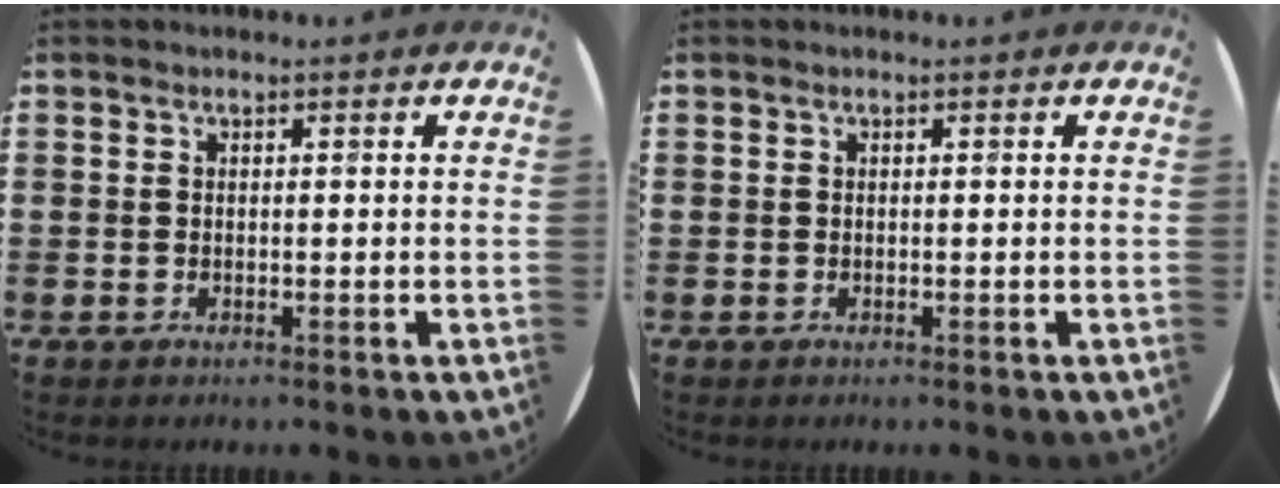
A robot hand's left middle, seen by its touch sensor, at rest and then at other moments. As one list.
[{"total": 0.0}]